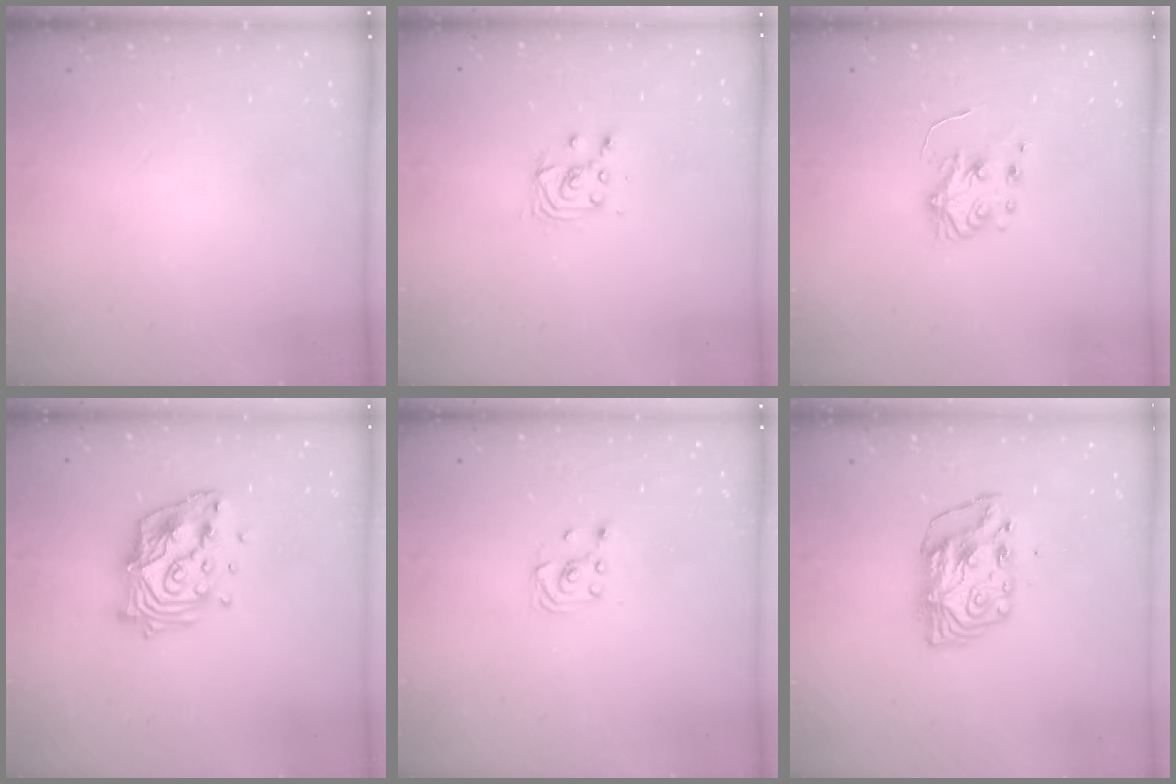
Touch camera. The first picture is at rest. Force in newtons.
{"total": 4.6, "press": 4.6, "slide": 0.5}
{"total": 5.9, "press": 5.9, "slide": 0.6}
{"total": 15.5, "press": 15.5, "slide": 1.2}
{"total": 2.6, "press": 2.4, "slide": 1.0}
{"total": 7.0, "press": 7.0, "slide": 0.6}